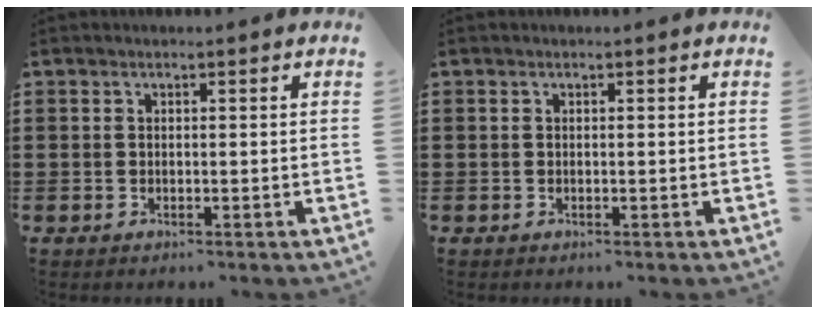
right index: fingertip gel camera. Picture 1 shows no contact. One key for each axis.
{"total": 0.0}